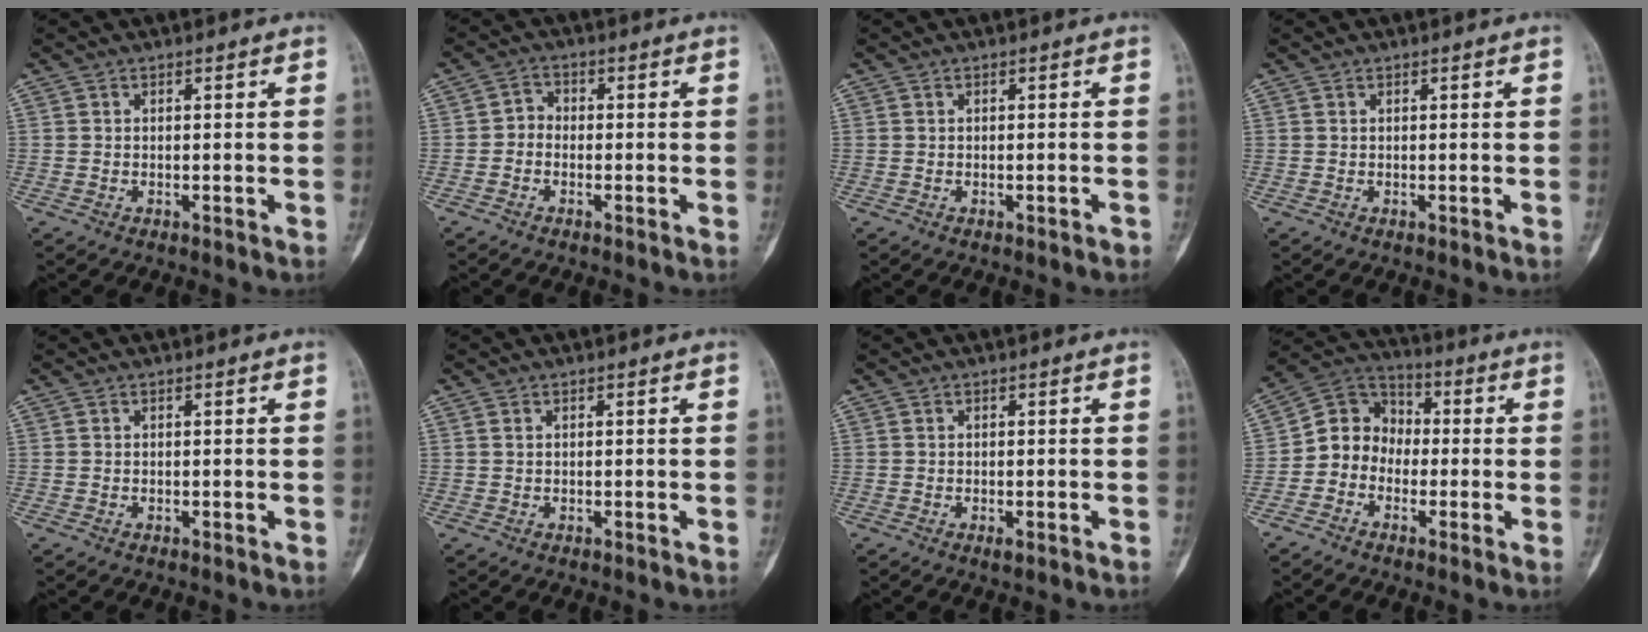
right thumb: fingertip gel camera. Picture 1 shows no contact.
{"total": 2.4, "force": [-0.9, 2.0, 1.0], "torque": [0.001, 0.009, -0.028]}
{"total": 0.6, "force": [-0.3, 0.2, 0.5], "torque": [-0.006, 0.000, -0.001]}
{"total": 0.0}
{"total": 0.0}
{"total": 0.7, "force": [0.3, 0.4, 0.4], "torque": [-0.010, 0.004, 0.008]}
{"total": 0.8, "force": [-0.5, 0.1, 0.7], "torque": [-0.008, -0.004, -0.005]}
{"total": 9.0, "force": [-1.7, 8.0, 3.8], "torque": [-0.034, 0.045, -0.051]}